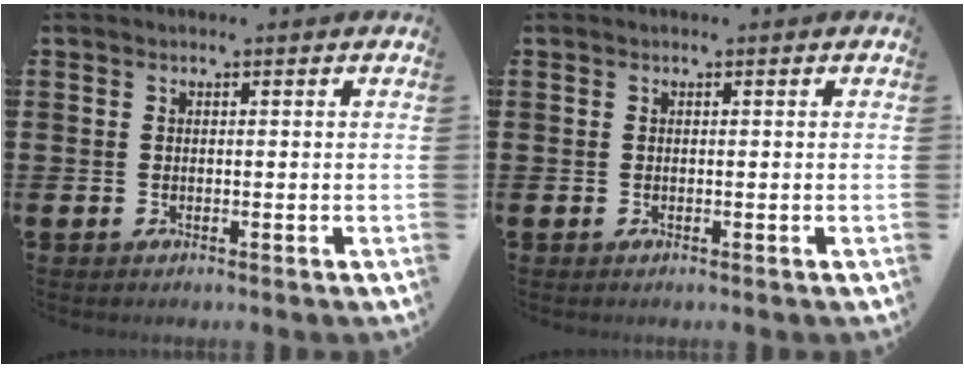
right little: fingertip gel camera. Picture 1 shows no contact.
{"total": 0.0}